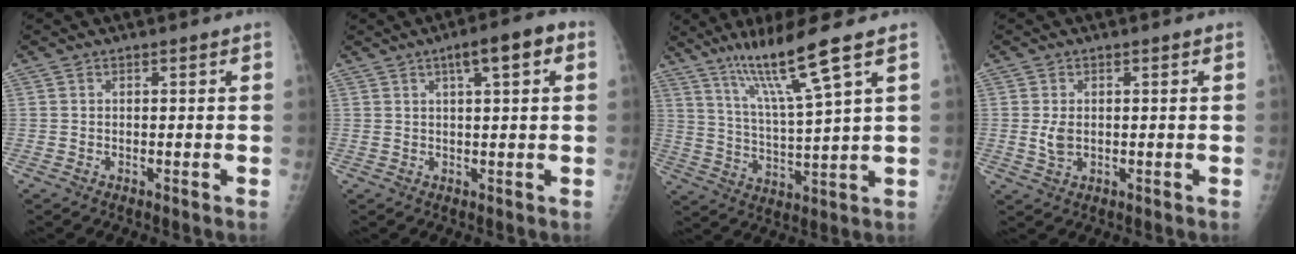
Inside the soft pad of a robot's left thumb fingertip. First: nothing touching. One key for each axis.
{"total": 6.5, "fx": 2.8, "fy": 1.3, "fz": 5.7, "tx": -0.077, "ty": 0.011, "tz": 0.036}
{"total": 12.3, "fx": 7.9, "fy": -0.6, "fz": 9.4, "tx": -0.172, "ty": -0.046, "tz": 0.152}
{"total": 2.7, "fx": 0.1, "fy": 1.8, "fz": 2.1, "tx": -0.040, "ty": -0.006, "tz": 0.004}